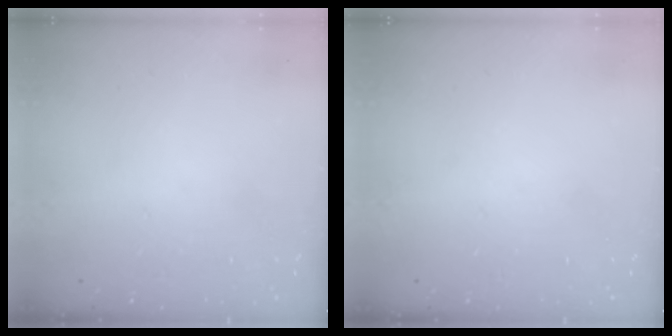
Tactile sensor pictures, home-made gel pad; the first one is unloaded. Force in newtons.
{"total": 0.0}